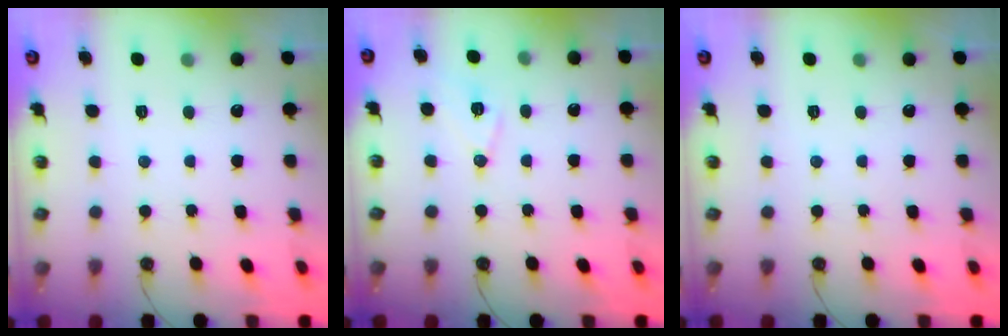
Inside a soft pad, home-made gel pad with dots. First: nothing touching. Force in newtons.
{"total": 8.6, "press": 7.9, "slide": 3.5}
{"total": 0.0}